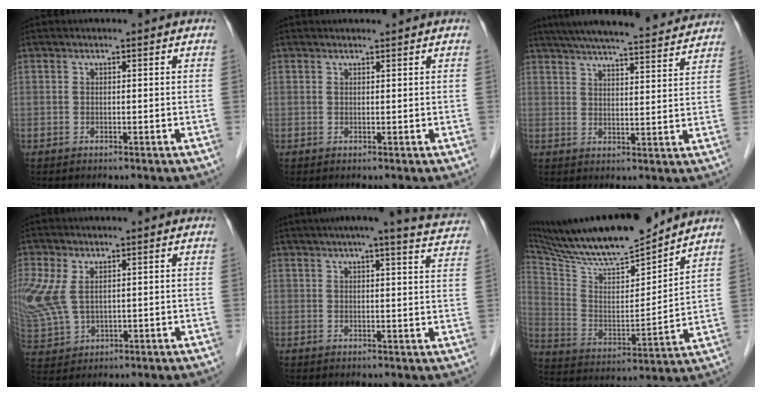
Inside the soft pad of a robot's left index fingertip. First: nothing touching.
{"total": 0.9, "force": [0.9, -0.1, 0.1], "torque": [-0.008, 0.004, 0.019]}
{"total": 21.4, "force": [19.4, 2.5, 8.5], "torque": [-0.137, 0.018, 0.259]}
{"total": 14.4, "force": [3.2, 9.8, 10.0], "torque": [-0.292, 0.006, 0.079]}
{"total": 15.1, "force": [13.7, 0.8, 6.4], "torque": [-0.081, -0.009, 0.151]}
{"total": 18.7, "force": [16.9, 1.7, 7.8], "torque": [-0.148, -0.010, 0.294]}